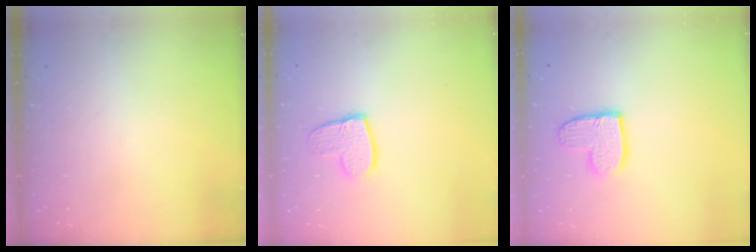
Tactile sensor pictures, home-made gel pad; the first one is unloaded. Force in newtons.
{"total": 10.9, "press": 10.8, "slide": 0.9}
{"total": 10.7, "press": 10.7, "slide": 0.8}